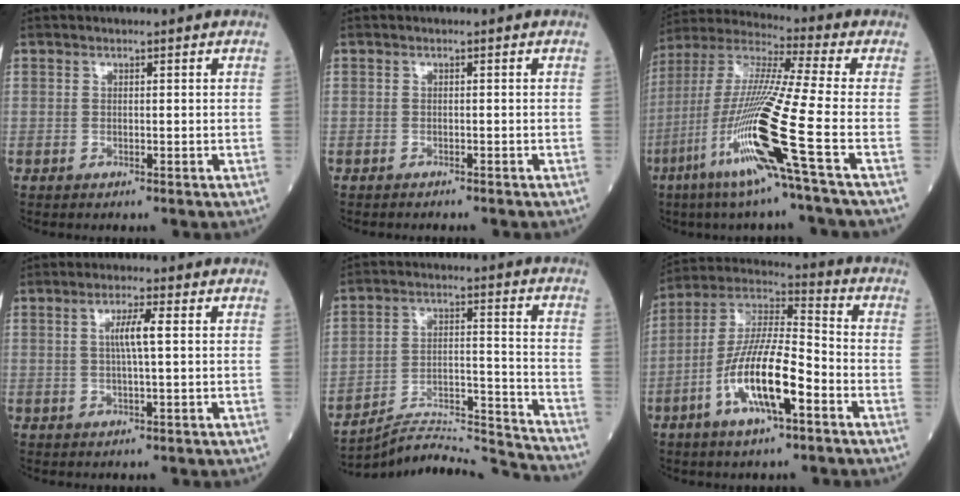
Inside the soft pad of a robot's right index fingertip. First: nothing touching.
{"total": 1.7, "force": [-1.6, 0.3, 0.5], "torque": [-0.012, -0.003, -0.021]}
{"total": 18.4, "force": [-7.1, -1.7, 16.9], "torque": [-0.358, -0.032, -0.149]}
{"total": 3.9, "force": [0.6, 0.0, 3.8], "torque": [-0.072, 0.002, 0.011]}
{"total": 18.4, "force": [-18.2, -1.7, 2.0], "torque": [-0.033, 0.026, -0.274]}
{"total": 14.2, "force": [-5.4, 3.0, 12.8], "torque": [-0.250, 0.000, -0.098]}